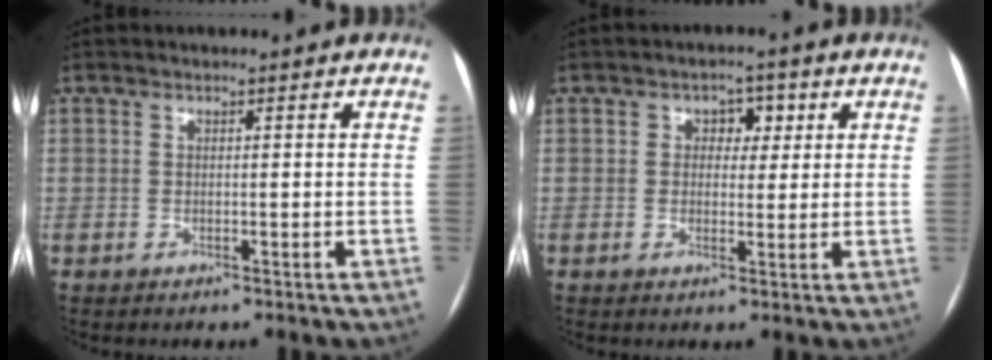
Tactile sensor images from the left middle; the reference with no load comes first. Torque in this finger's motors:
{"motor_torque": [-0.02, -0.15, 0.00, 0.02]}